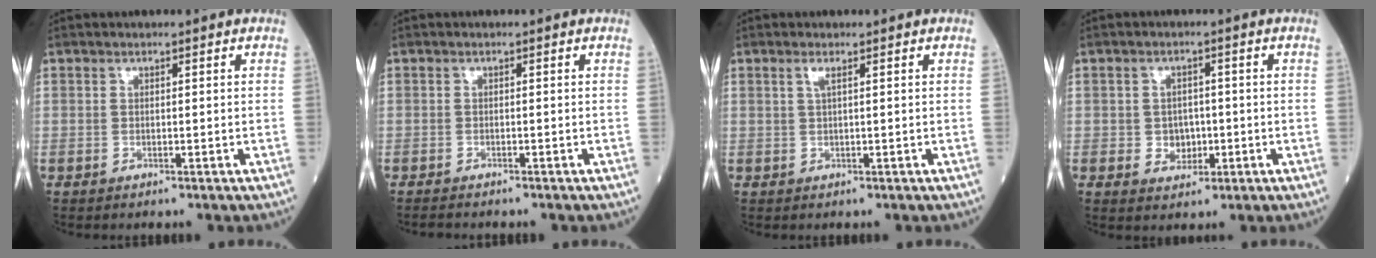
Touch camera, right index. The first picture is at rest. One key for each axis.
{"total": 1.9, "fx": -1.8, "fy": 0.2, "fz": 0.7, "tx": -0.016, "ty": -0.005, "tz": -0.026}
{"total": 1.1, "fx": 0.5, "fy": -0.1, "fz": 1.0, "tx": -0.028, "ty": 0.003, "tz": 0.010}
{"total": 3.6, "fx": -0.5, "fy": 3.0, "fz": 1.9, "tx": -0.022, "ty": 0.007, "tz": -0.003}